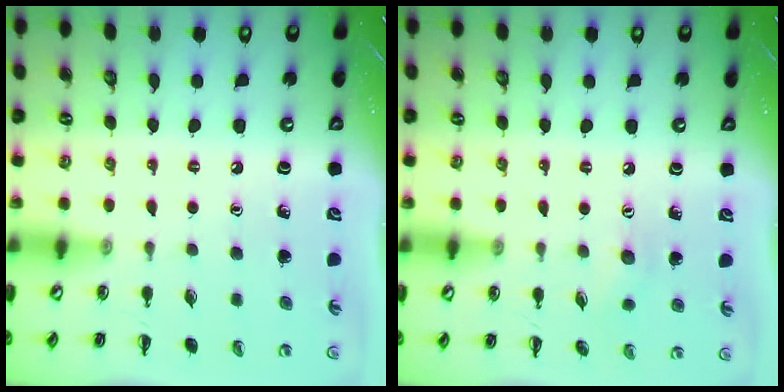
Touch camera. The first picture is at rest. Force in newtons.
{"total": 5.6, "press": 5.5, "slide": 1.0}